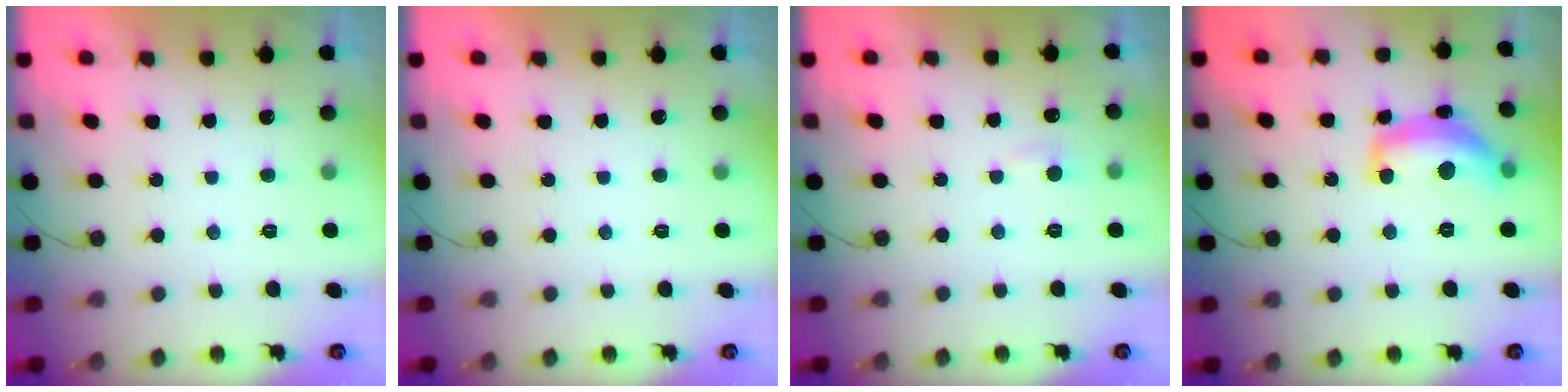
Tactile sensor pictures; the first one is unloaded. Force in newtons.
{"total": 0.0}
{"total": 3.8, "press": 3.7, "slide": 0.4}
{"total": 14.5, "press": 14.4, "slide": 1.1}